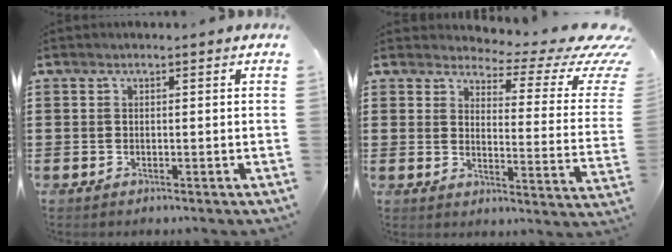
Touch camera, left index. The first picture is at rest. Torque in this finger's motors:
{"motor_torque": [2.14, 0.00, 0.41, 0.01]}